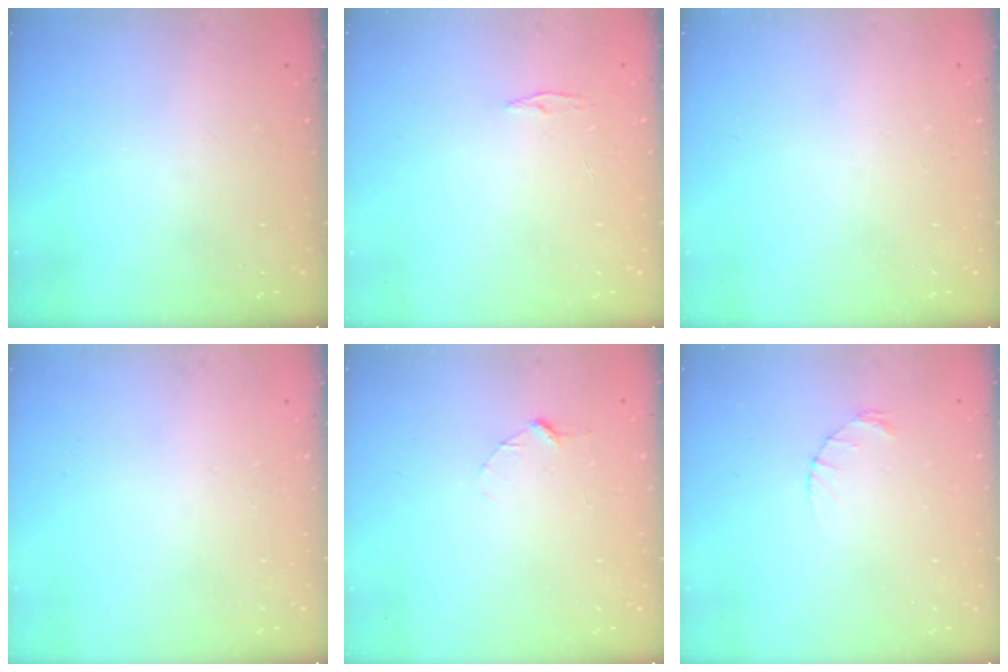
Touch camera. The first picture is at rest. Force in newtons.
{"total": 3.8, "press": 3.7, "slide": 0.5}
{"total": 0.0}
{"total": 0.0}
{"total": 2.9, "press": 2.9, "slide": 0.3}
{"total": 1.2, "press": 1.1, "slide": 0.2}